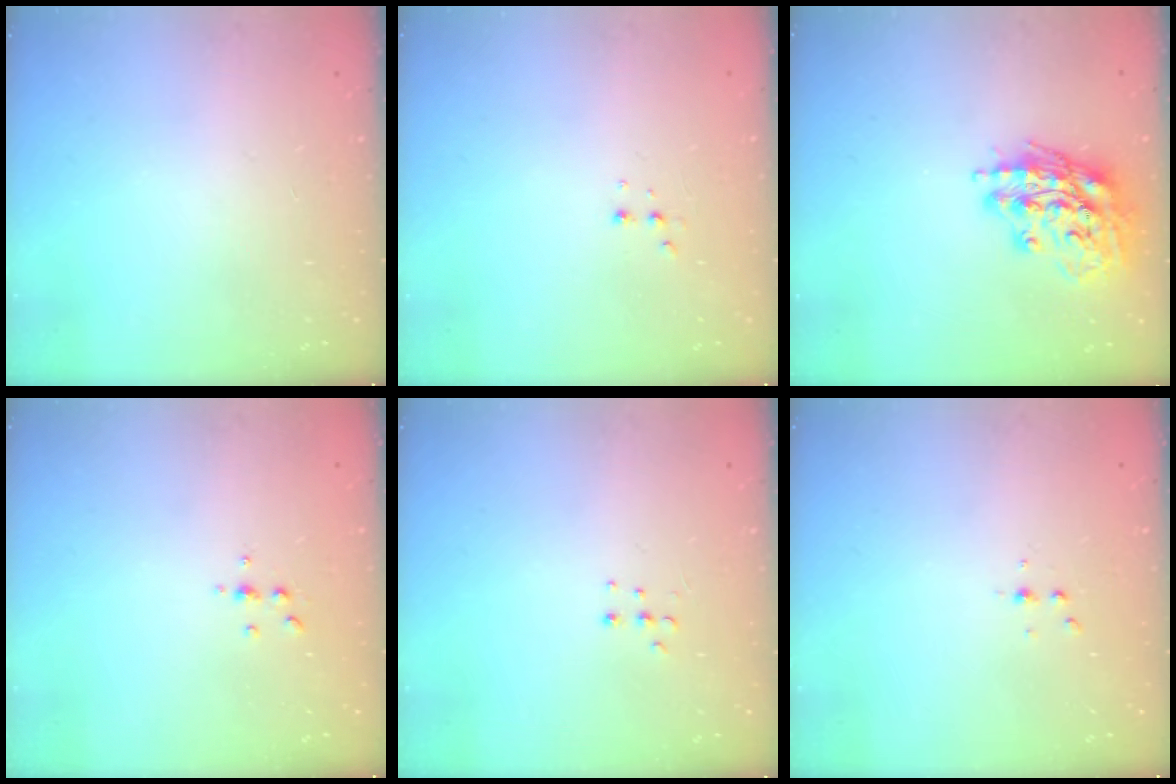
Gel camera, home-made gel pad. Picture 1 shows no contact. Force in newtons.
{"total": 2.9, "press": 2.8, "slide": 1.0}
{"total": 17.4, "press": 17.2, "slide": 2.1}
{"total": 3.6, "press": 3.6, "slide": 0.4}
{"total": 4.2, "press": 4.1, "slide": 0.9}
{"total": 2.8, "press": 2.8, "slide": 0.4}